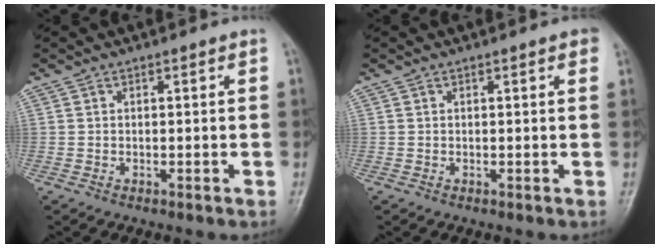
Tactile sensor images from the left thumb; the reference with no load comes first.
{"total": 1.4, "force": [0.7, 0.3, 1.1], "torque": [-0.016, 0.001, 0.005]}